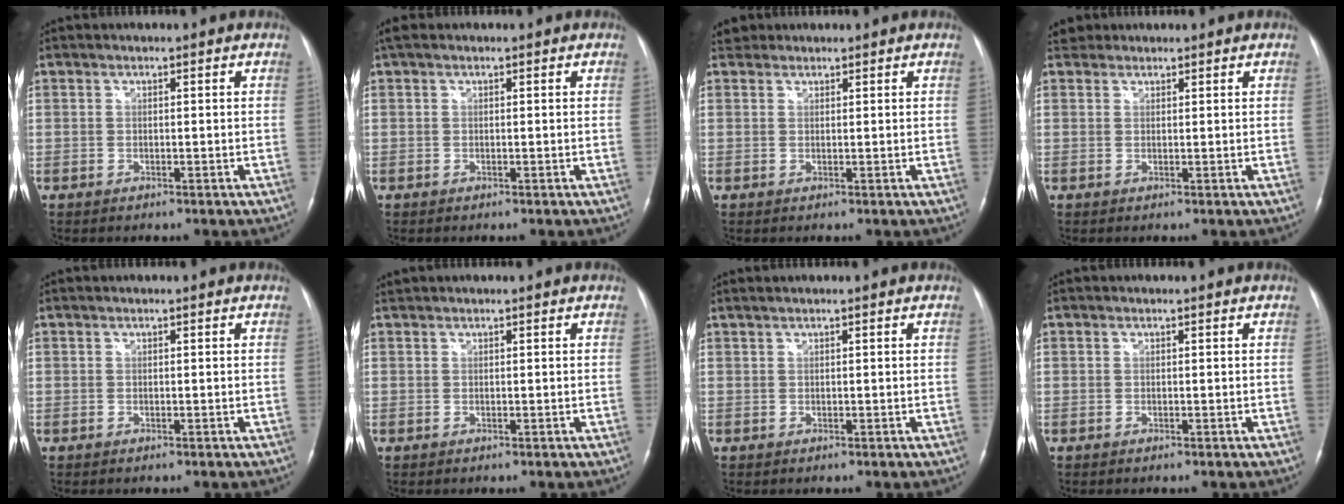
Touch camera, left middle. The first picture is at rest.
{"total": 1.7, "force": [1.2, 0.7, 1.0], "torque": [-0.027, 0.027, 0.020]}
{"total": 1.8, "force": [1.5, 0.9, -0.3], "torque": [0.004, 0.015, 0.022]}
{"total": 1.9, "force": [1.6, 0.9, -0.3], "torque": [0.004, 0.014, 0.023]}
{"total": 0.0}
{"total": 0.5, "force": [0.5, -0.1, 0.1], "torque": [-0.011, 0.013, 0.015]}
{"total": 0.9, "force": [0.7, -0.1, 0.6], "torque": [-0.017, 0.014, 0.018]}
{"total": 0.0}